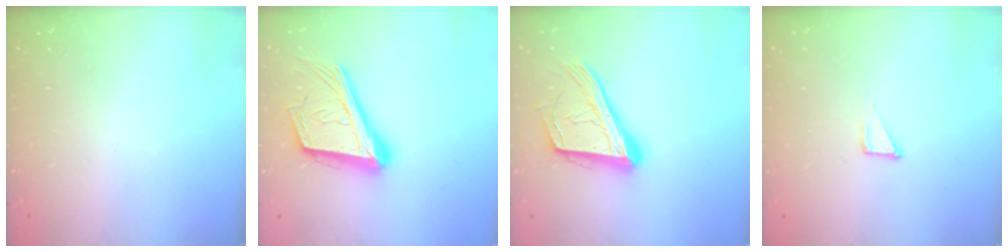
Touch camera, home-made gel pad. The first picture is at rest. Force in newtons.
{"total": 23.2, "press": 22.7, "slide": 5.0}
{"total": 18.8, "press": 18.7, "slide": 2.4}
{"total": 2.3, "press": 2.3, "slide": 0.1}